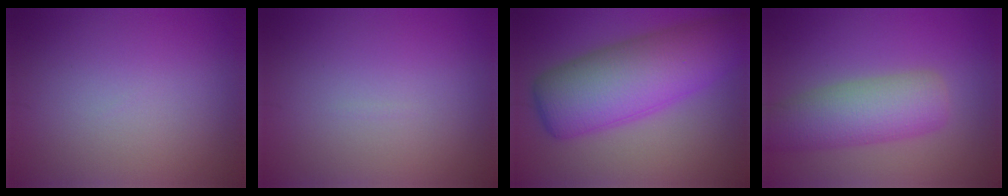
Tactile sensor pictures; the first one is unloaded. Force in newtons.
{"total": 0.0}
{"total": 9.9, "press": 9.9, "slide": 0.3}
{"total": 5.9, "press": 5.9, "slide": 0.3}